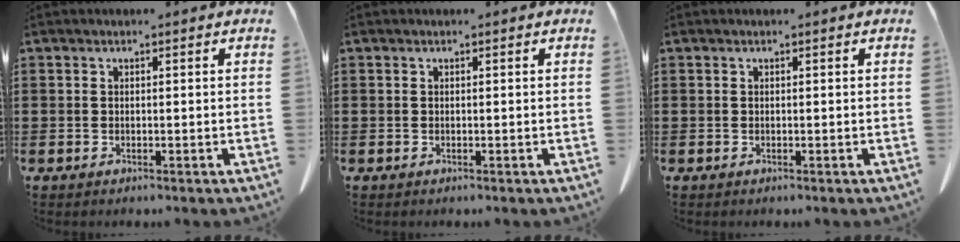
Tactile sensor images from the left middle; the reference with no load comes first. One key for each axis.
{"total": 0.0}
{"total": 0.0}